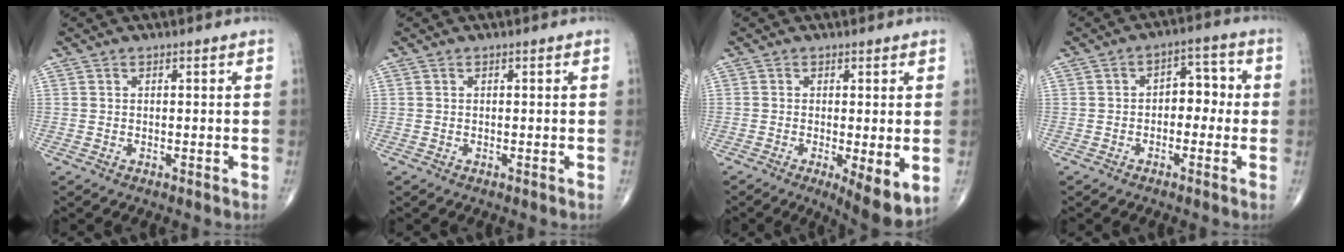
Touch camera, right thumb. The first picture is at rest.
{"total": 0.0}
{"total": 7.3, "force": [-1.6, 2.1, 6.8], "torque": [-0.103, -0.023, -0.025]}
{"total": 5.9, "force": [-0.4, 3.9, 4.5], "torque": [-0.032, 0.025, -0.016]}